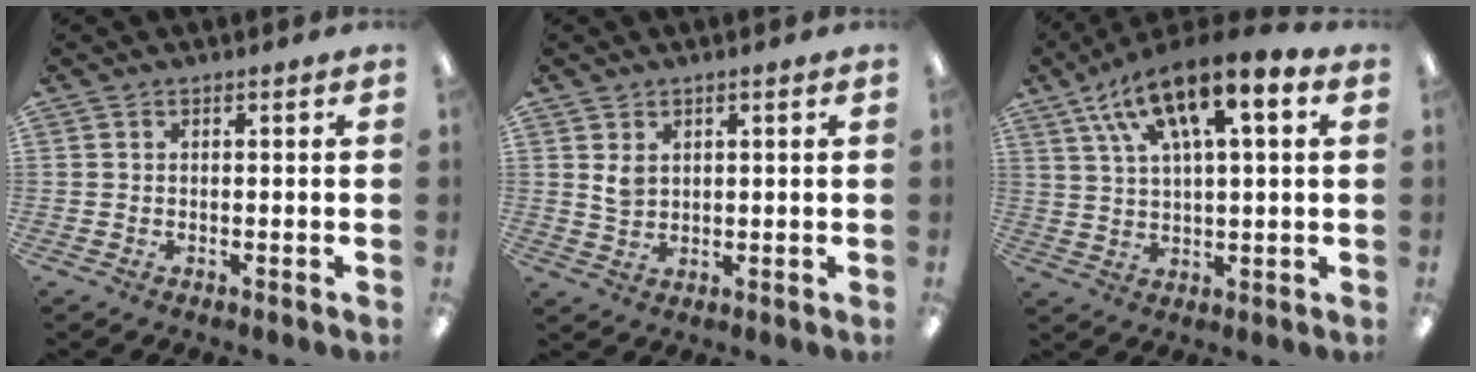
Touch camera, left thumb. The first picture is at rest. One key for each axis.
{"total": 3.4, "fx": 1.6, "fy": 2.2, "fz": 2.0, "tx": -0.034, "ty": 0.000, "tz": 0.028}
{"total": 14.5, "fx": 8.2, "fy": 4.8, "fz": 10.9, "tx": -0.196, "ty": -0.025, "tz": 0.143}